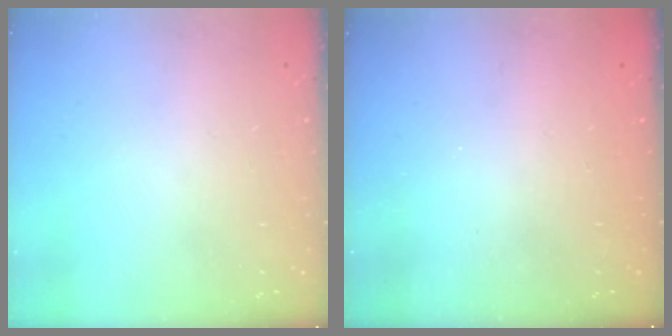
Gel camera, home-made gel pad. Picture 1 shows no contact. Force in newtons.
{"total": 2.3, "press": 2.2, "slide": 0.7}